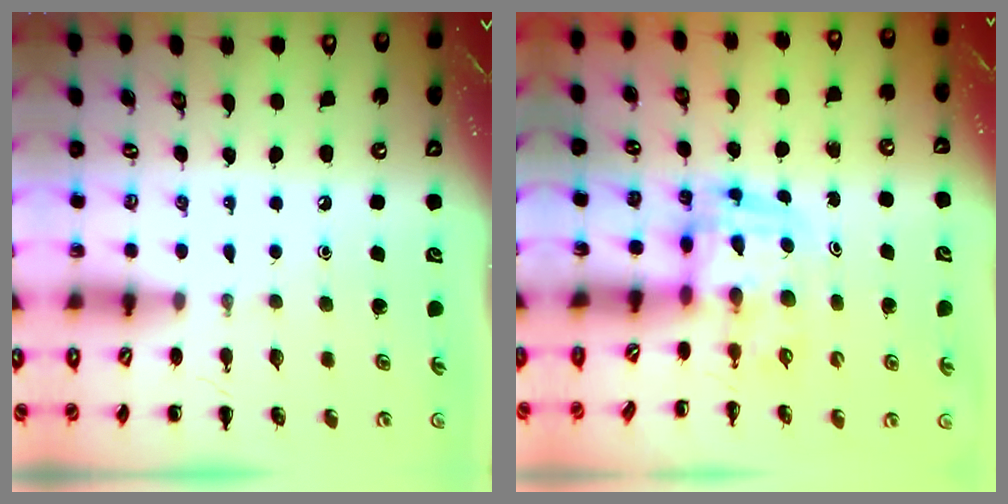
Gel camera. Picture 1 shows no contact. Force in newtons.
{"total": 3.6, "press": 3.5, "slide": 0.6}